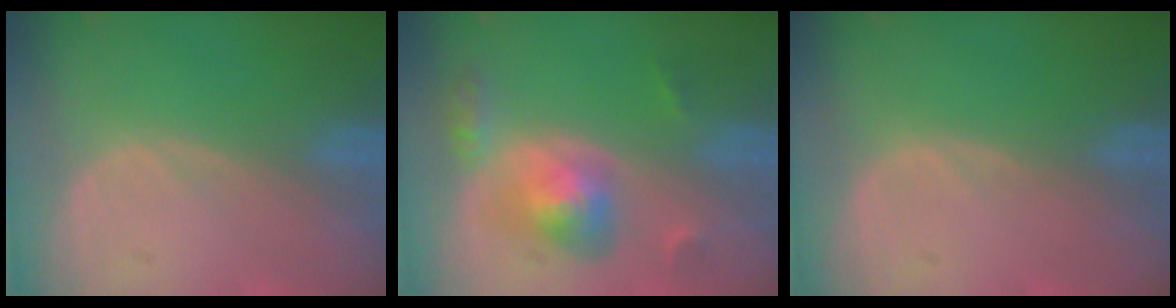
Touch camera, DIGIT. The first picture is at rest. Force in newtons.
{"total": 5.9, "press": 5.5, "slide": 1.9}
{"total": 0.0}